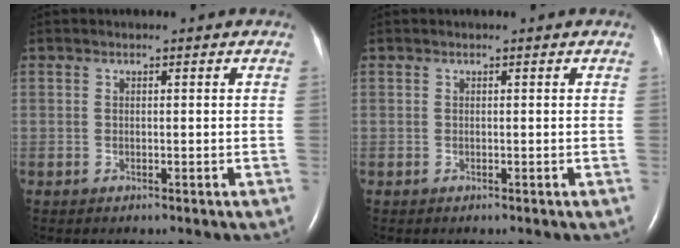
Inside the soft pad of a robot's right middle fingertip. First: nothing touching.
{"total": 0.0}